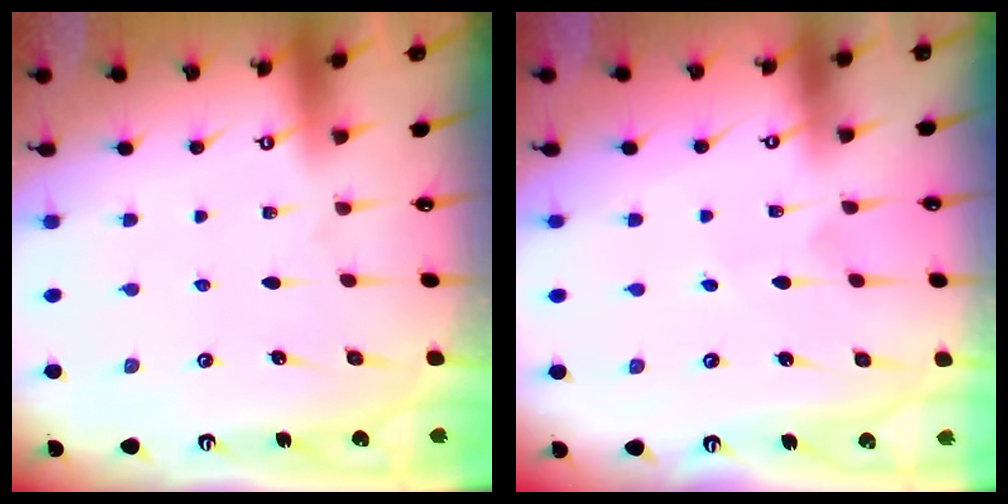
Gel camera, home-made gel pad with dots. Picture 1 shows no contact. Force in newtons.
{"total": 2.7, "press": 2.6, "slide": 0.2}